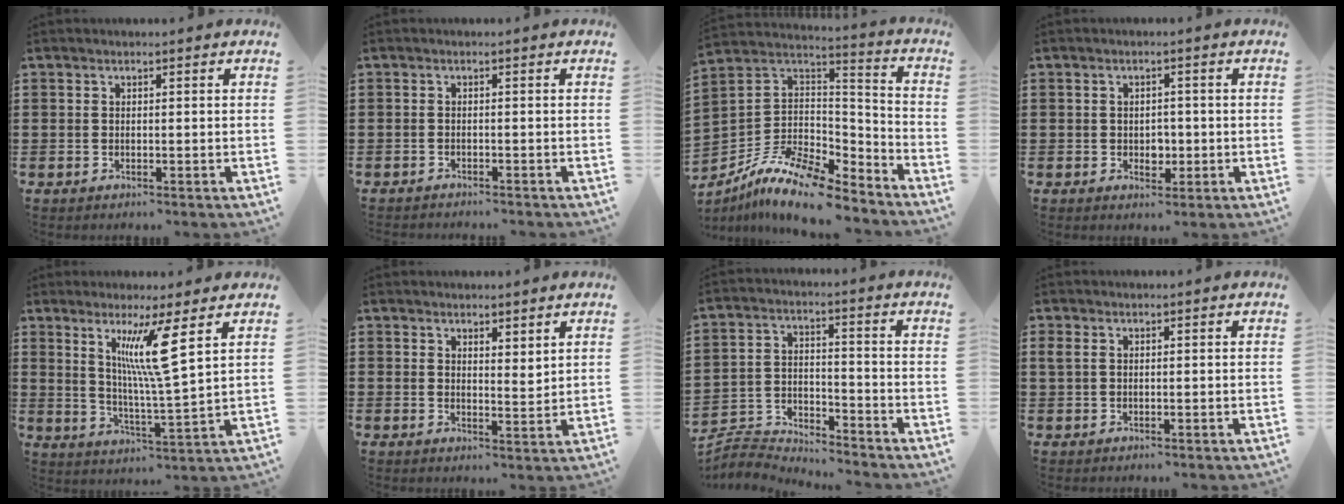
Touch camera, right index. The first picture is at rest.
{"total": 0.9, "force": [-0.9, 0.0, 0.0], "torque": [-0.003, 0.000, -0.019]}
{"total": 12.0, "force": [-9.4, 3.7, 6.5], "torque": [-0.135, 0.020, -0.183]}
{"total": 2.4, "force": [-0.3, 1.8, 1.6], "torque": [-0.025, 0.002, -0.010]}
{"total": 9.5, "force": [4.4, 0.2, 8.4], "torque": [-0.173, -0.005, 0.072]}
{"total": 2.5, "force": [2.4, 0.8, 0.3], "torque": [-0.013, 0.003, 0.046]}
{"total": 4.3, "force": [-4.3, 0.5, 0.1], "torque": [-0.021, -0.005, -0.095]}
{"total": 1.1, "force": [0.3, 0.6, 0.8], "torque": [-0.026, 0.002, 0.002]}